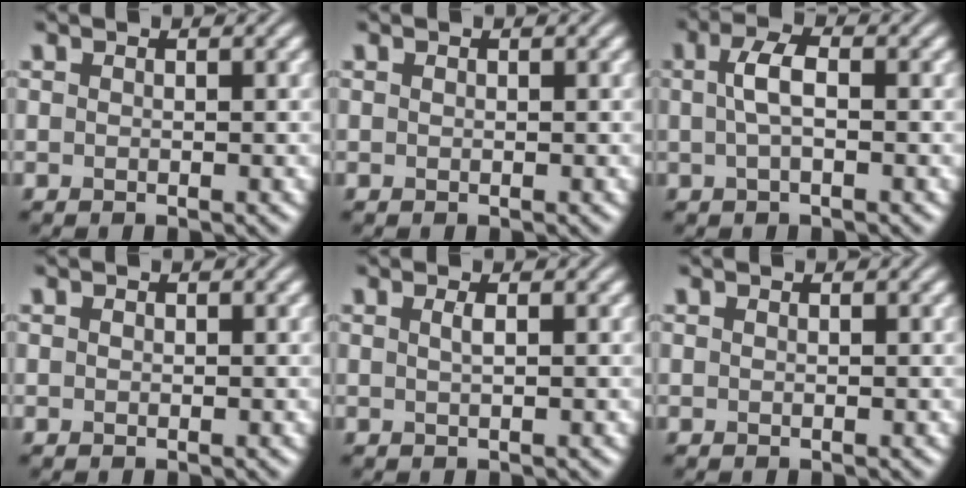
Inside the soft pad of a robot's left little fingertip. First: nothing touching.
{"total": 0.0}
{"total": 2.6, "force": [0.2, 0.9, 2.4], "torque": [-0.052, 0.006, -0.001]}
{"total": 0.0}
{"total": 1.1, "force": [0.3, 0.4, 1.0], "torque": [-0.015, 0.004, 0.003]}
{"total": 0.0}